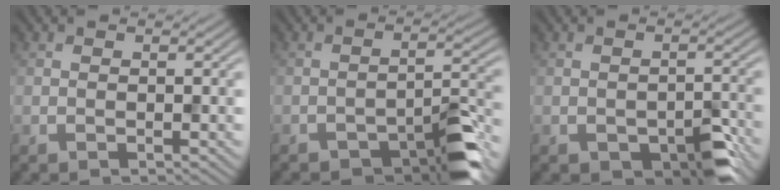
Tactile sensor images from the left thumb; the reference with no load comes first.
{"total": 6.5, "force": [-4.4, 2.0, 4.3], "torque": [-0.053, 0.008, -0.067]}
{"total": 4.7, "force": [-2.3, 2.3, 3.4], "torque": [-0.047, -0.003, -0.027]}